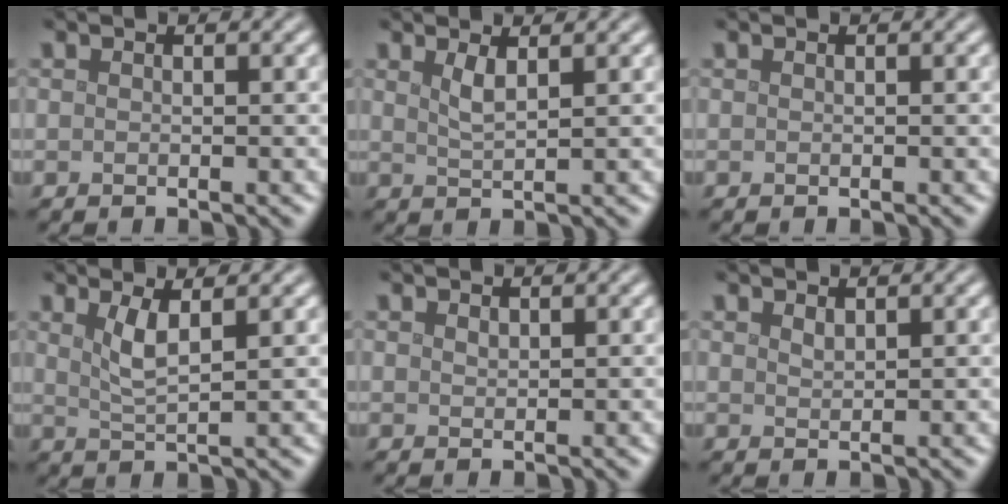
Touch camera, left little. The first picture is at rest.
{"total": 1.8, "force": [1.0, 0.5, 1.4], "torque": [-0.027, -0.003, 0.019]}
{"total": 0.0}
{"total": 2.7, "force": [1.2, 0.6, 2.3], "torque": [-0.043, -0.006, 0.026]}
{"total": 0.5, "force": [0.4, 0.2, 0.3], "torque": [-0.006, -0.002, 0.010]}
{"total": 0.8, "force": [0.7, 0.2, 0.3], "torque": [-0.007, -0.001, 0.016]}